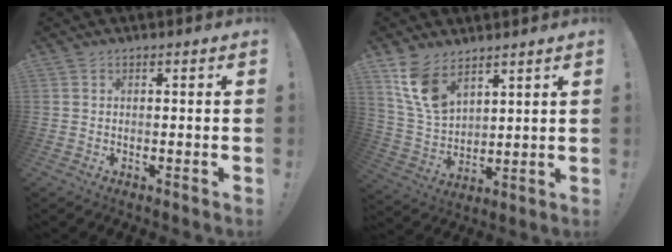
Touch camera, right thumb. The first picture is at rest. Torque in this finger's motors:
{"motor_torque": [1.21, 1.72, 0.44, 0.99, 0.06]}